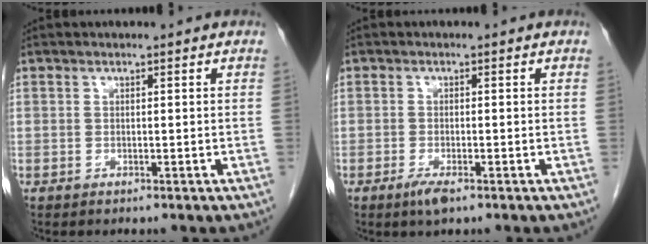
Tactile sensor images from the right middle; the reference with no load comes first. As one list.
[{"total": 2.4, "force": [-1.5, 0.5, 1.9], "torque": [-0.038, -0.004, -0.027]}]